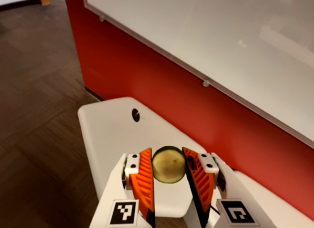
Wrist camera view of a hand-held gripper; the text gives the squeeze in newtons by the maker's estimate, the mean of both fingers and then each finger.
{"total": 10.4, "left": 10.9, "right": 9.9}